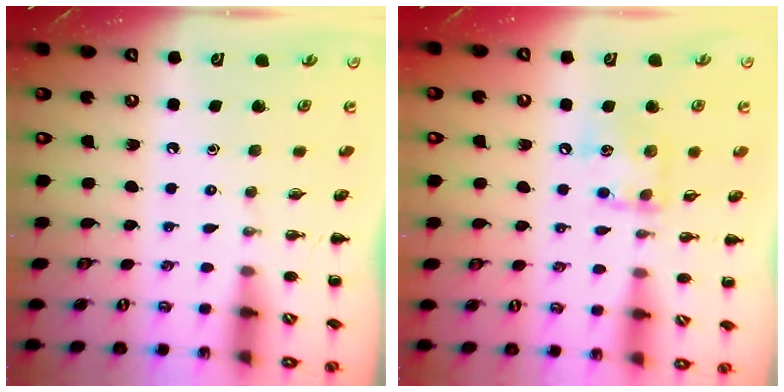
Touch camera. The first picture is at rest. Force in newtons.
{"total": 10.6, "press": 10.5, "slide": 1.0}